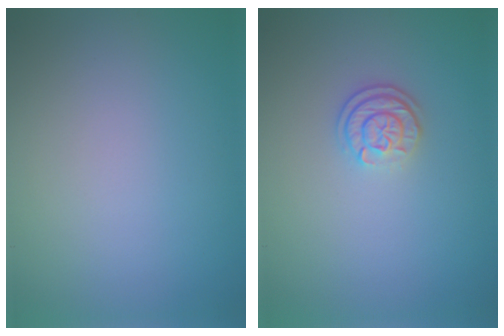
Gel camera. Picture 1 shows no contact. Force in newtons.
{"total": 2.5, "press": 2.0, "slide": 1.5}